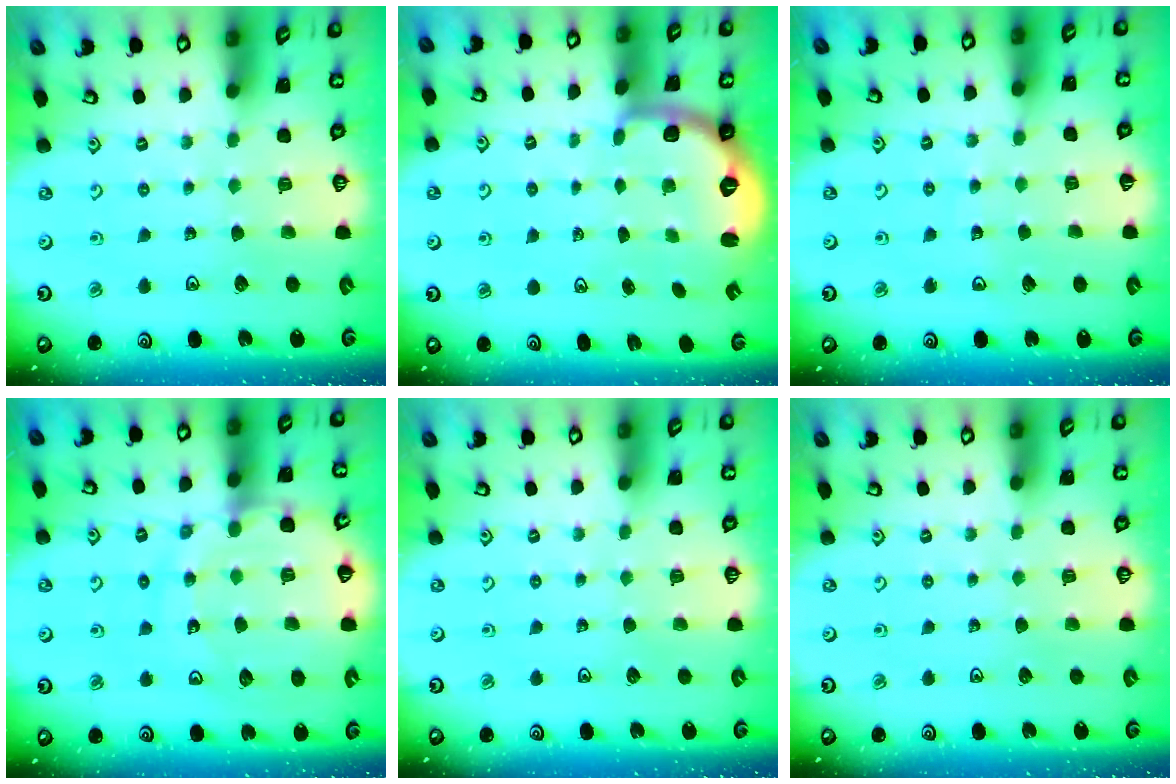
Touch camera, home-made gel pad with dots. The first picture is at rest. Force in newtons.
{"total": 2.7, "press": 1.6, "slide": 2.1}
{"total": 4.4, "press": 4.4, "slide": 0.5}
{"total": 13.5, "press": 13.4, "slide": 1.5}
{"total": 0.0}
{"total": 0.0}